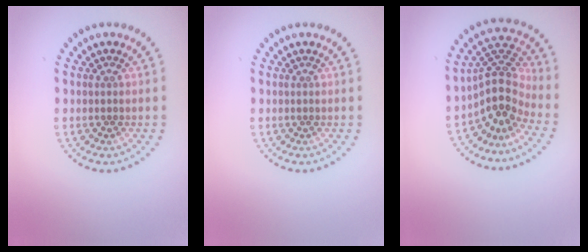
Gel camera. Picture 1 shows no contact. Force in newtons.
{"total": 0.0}
{"total": 4.3, "press": 2.9, "slide": 3.1}